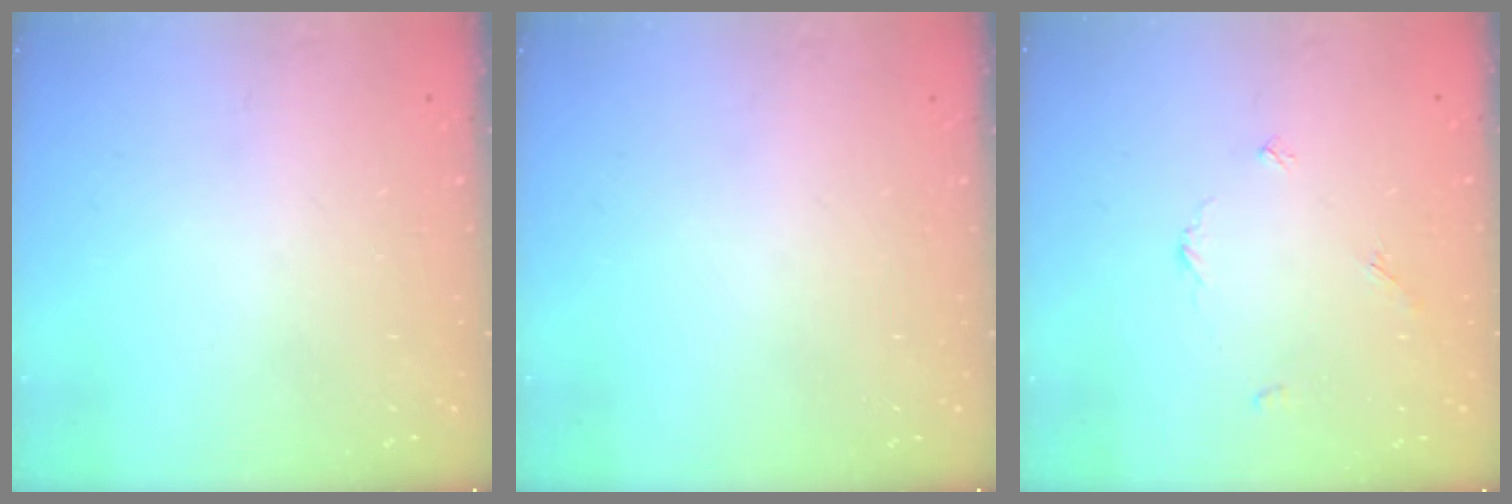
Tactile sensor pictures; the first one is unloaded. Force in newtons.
{"total": 0.0}
{"total": 3.6, "press": 3.6, "slide": 0.4}